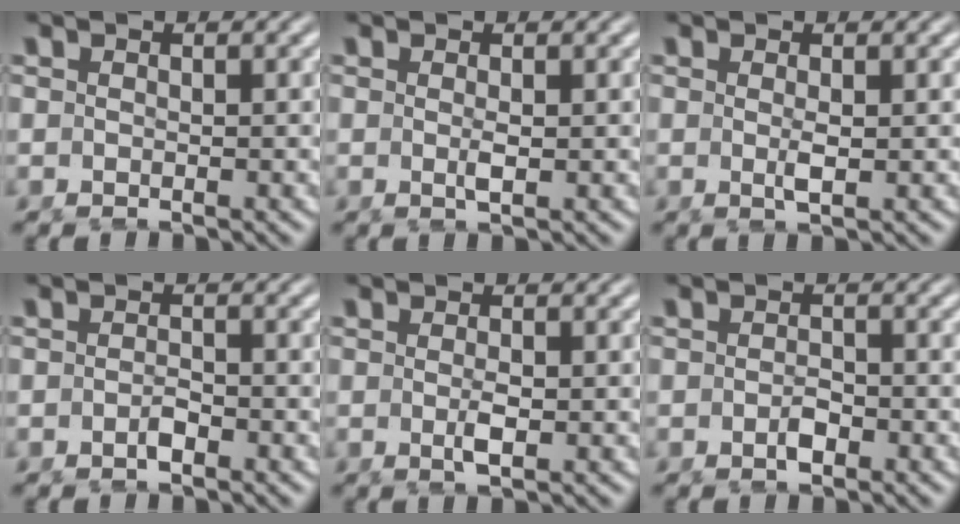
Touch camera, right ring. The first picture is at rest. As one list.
[{"total": 1.0, "force": [-0.2, -0.5, 0.9], "torque": [-0.015, -0.008, 0.002]}, {"total": 1.2, "force": [-0.2, -0.5, 1.1], "torque": [-0.019, -0.010, 0.004]}, {"total": 1.1, "force": [-0.9, 0.0, 0.7], "torque": [-0.006, -0.001, -0.016]}, {"total": 1.4, "force": [-0.4, -0.1, 1.3], "torque": [-0.021, -0.006, -0.004]}, {"total": 1.3, "force": [-0.9, 0.3, 0.9], "torque": [-0.011, -0.004, -0.013]}]